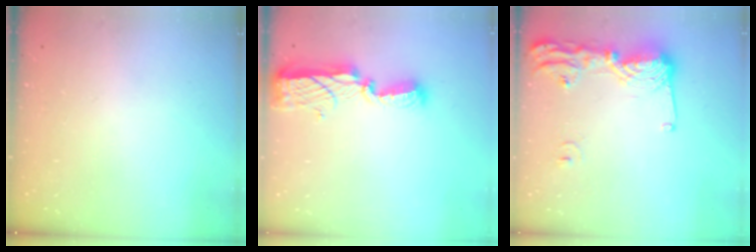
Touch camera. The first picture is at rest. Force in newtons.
{"total": 8.7, "press": 8.6, "slide": 0.8}
{"total": 16.1, "press": 16.1, "slide": 1.2}